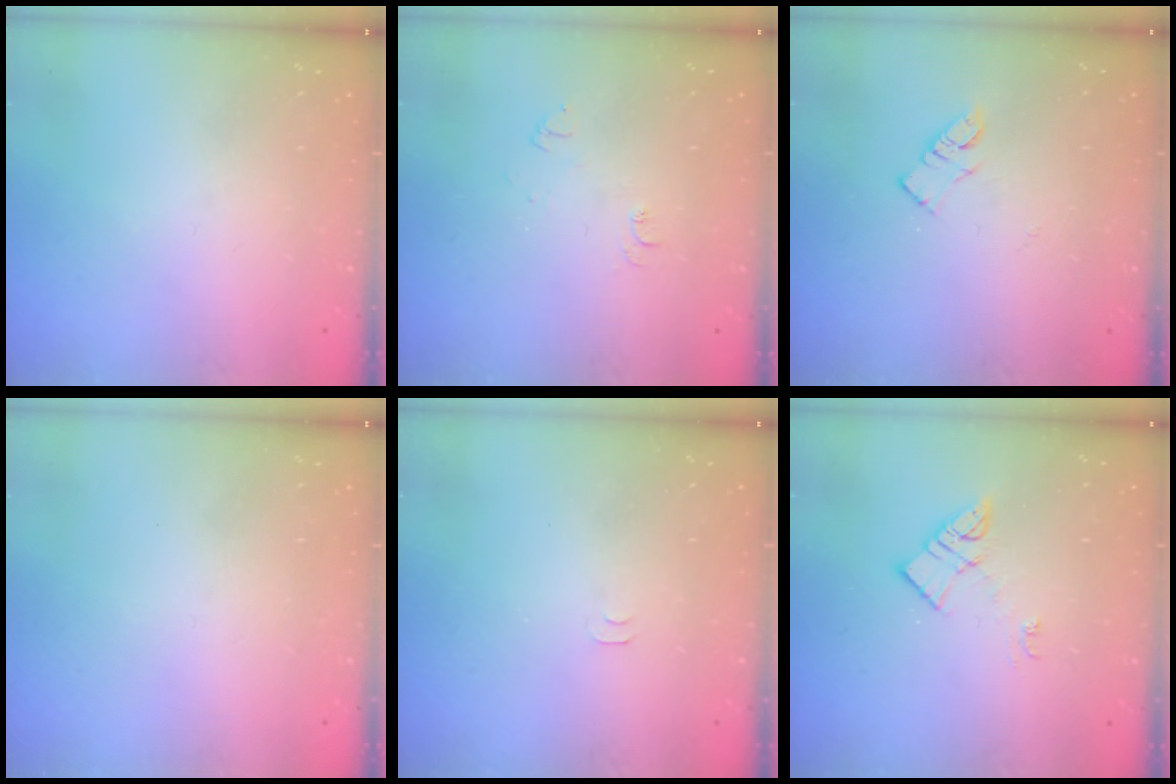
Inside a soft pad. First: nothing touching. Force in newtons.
{"total": 5.1, "press": 5.0, "slide": 0.6}
{"total": 5.5, "press": 5.4, "slide": 0.5}
{"total": 1.7, "press": 1.6, "slide": 0.1}
{"total": 4.0, "press": 4.0, "slide": 0.6}
{"total": 6.4, "press": 6.4, "slide": 0.6}